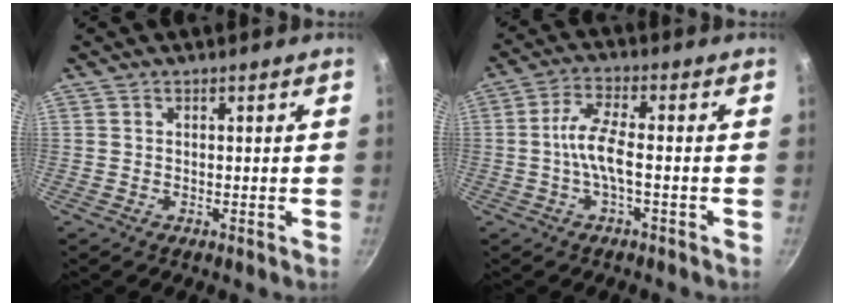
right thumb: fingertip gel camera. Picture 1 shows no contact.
{"total": 6.3, "force": [-1.3, 1.7, 5.9], "torque": [-0.132, 0.020, -0.034]}